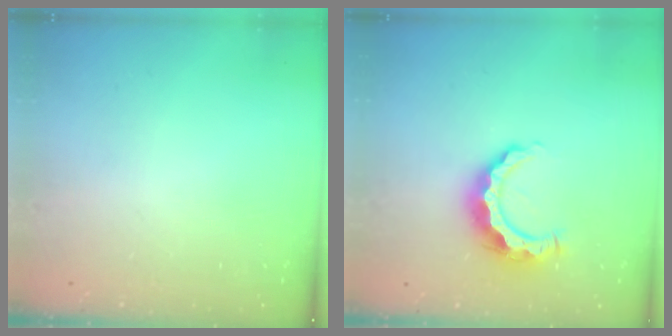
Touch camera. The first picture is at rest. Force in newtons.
{"total": 9.6, "press": 9.5, "slide": 0.9}